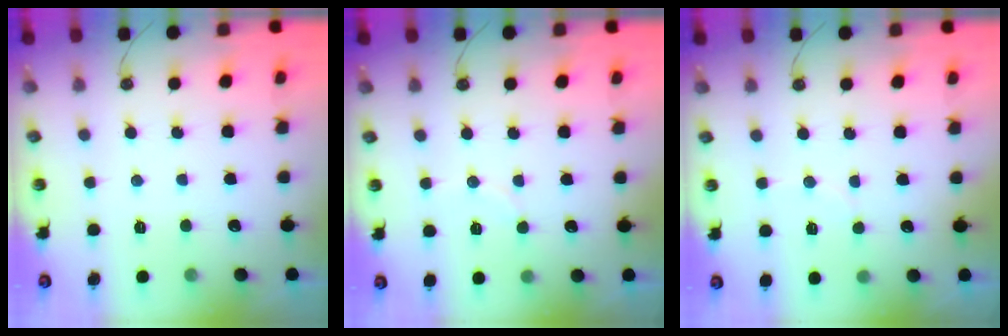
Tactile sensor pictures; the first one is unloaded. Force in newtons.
{"total": 3.8, "press": 3.8, "slide": 0.4}
{"total": 3.8, "press": 3.6, "slide": 1.2}